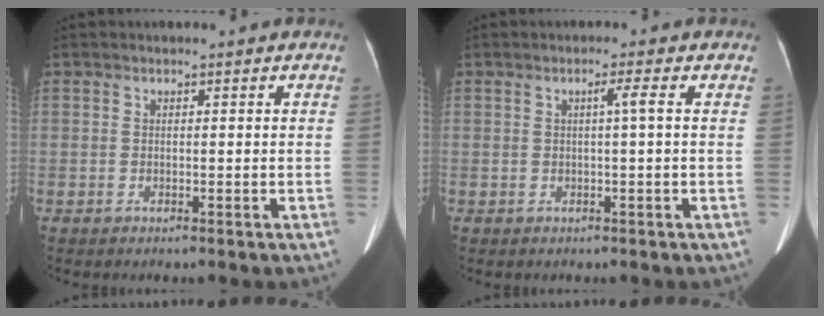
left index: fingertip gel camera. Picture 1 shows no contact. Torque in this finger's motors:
{"motor_torque": [0.18, -0.27, 0.02, 0.00]}